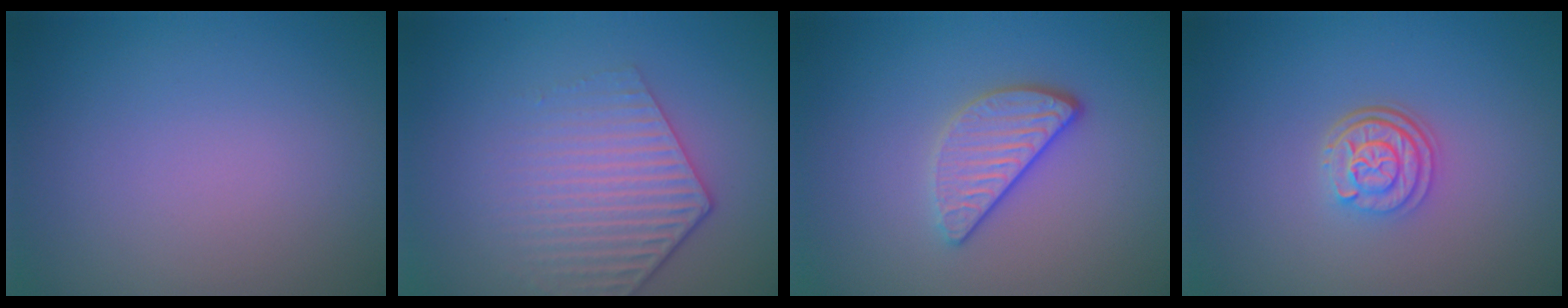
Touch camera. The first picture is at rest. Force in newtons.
{"total": 4.3, "press": 3.2, "slide": 2.9}
{"total": 3.2, "press": 2.7, "slide": 1.8}
{"total": 3.2, "press": 2.5, "slide": 2.0}